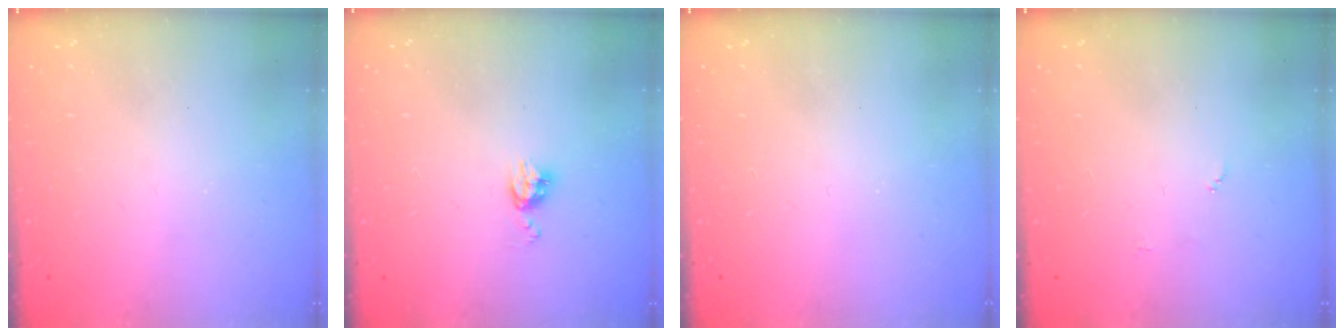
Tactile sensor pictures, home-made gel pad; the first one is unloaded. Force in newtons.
{"total": 6.1, "press": 6.1, "slide": 0.6}
{"total": 0.0}
{"total": 3.7, "press": 3.7, "slide": 0.4}